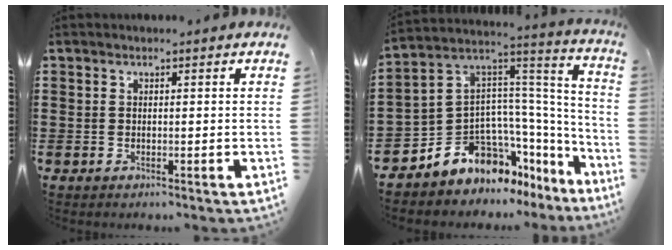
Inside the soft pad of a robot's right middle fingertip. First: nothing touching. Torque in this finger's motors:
{"motor_torque": [2.14, 0.00, 0.54, 0.21]}